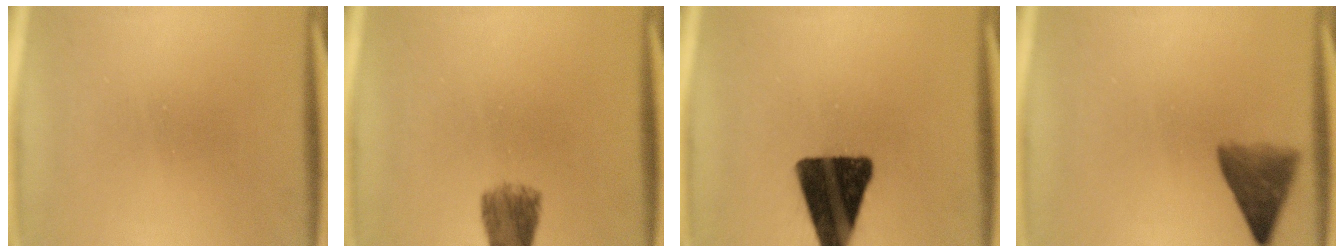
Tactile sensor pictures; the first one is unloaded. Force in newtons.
{"total": 4.6}
{"total": 16.6}
{"total": 5.8}